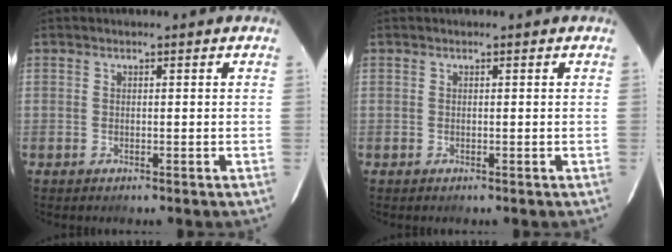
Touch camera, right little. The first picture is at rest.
{"total": 0.0}